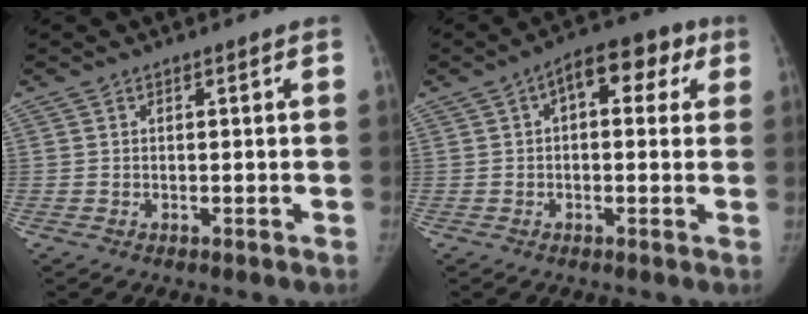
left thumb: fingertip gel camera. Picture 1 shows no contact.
{"total": 9.4, "force": [2.9, 5.2, 7.3], "torque": [-0.065, 0.026, 0.030]}